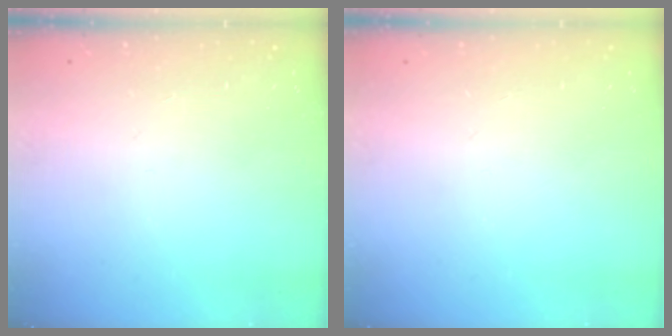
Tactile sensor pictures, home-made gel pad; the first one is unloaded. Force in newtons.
{"total": 0.0}